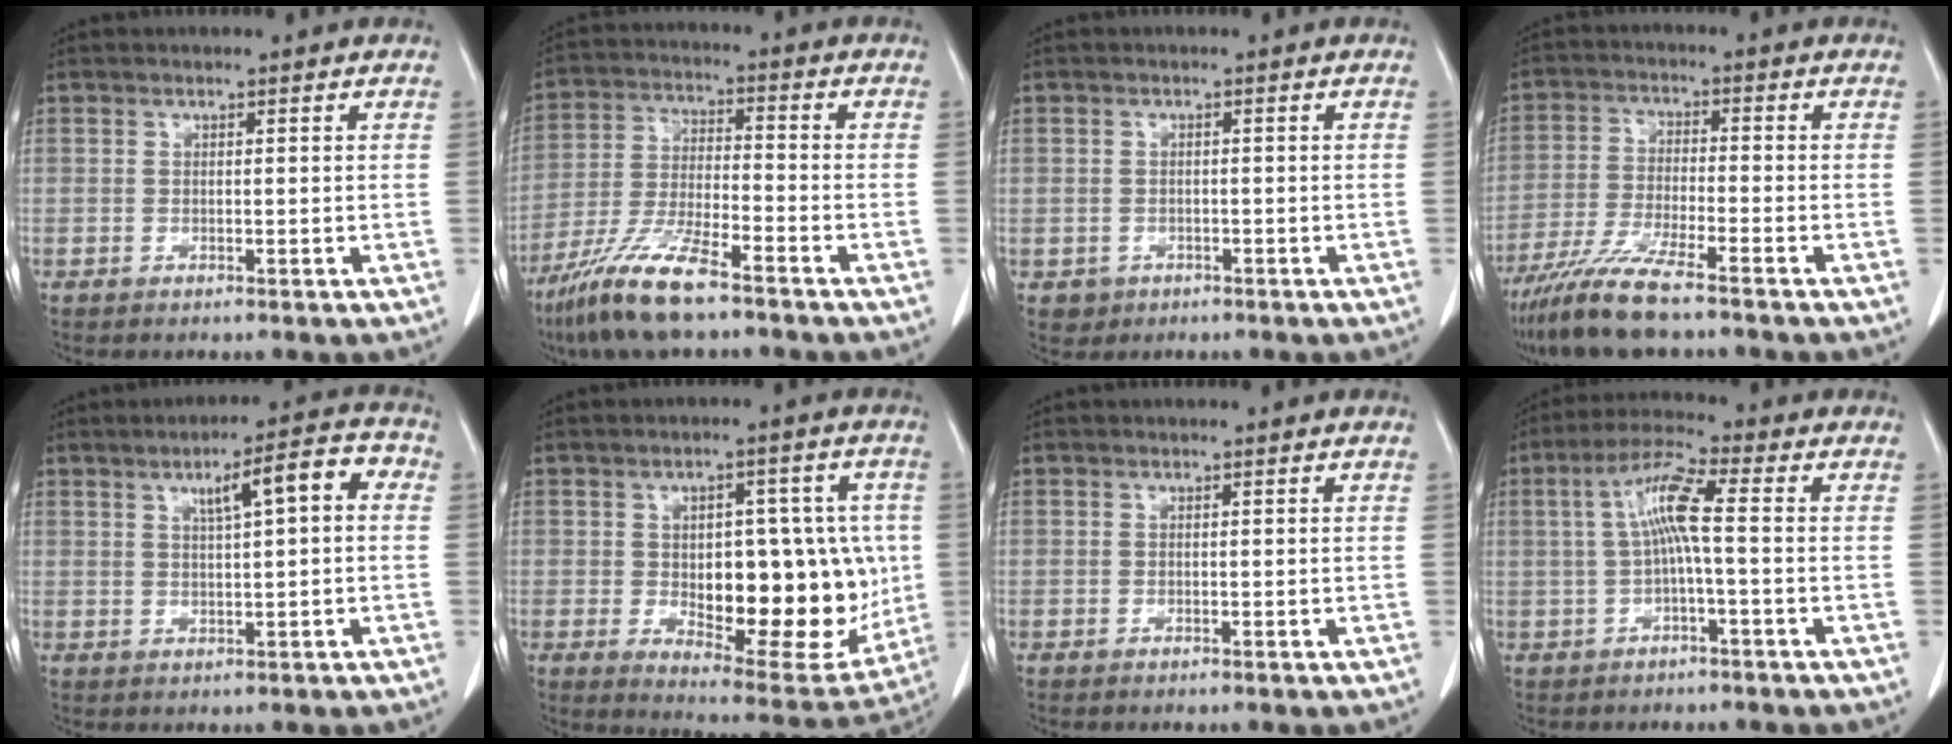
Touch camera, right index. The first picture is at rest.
{"total": 11.5, "force": [-8.1, 1.5, 7.9], "torque": [-0.166, -0.025, -0.155]}
{"total": 2.4, "force": [-0.8, 2.2, 0.1], "torque": [0.006, 0.010, -0.005]}
{"total": 9.1, "force": [-7.3, 0.2, 5.5], "torque": [-0.109, -0.026, -0.135]}
{"total": 7.2, "force": [1.8, 1.4, 6.8], "torque": [-0.099, 0.023, 0.023]}
{"total": 19.2, "force": [-1.0, 8.6, 17.1], "torque": [-0.233, 0.004, 0.012]}
{"total": 0.0}
{"total": 7.1, "force": [0.5, 0.5, 7.1], "torque": [-0.139, 0.019, 0.006]}